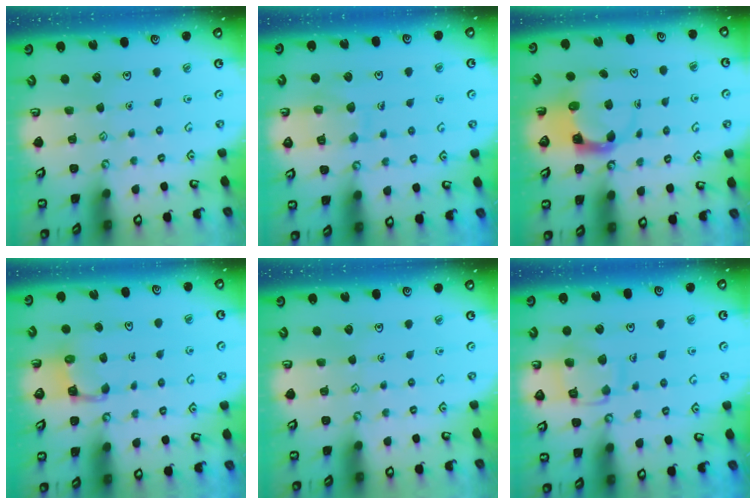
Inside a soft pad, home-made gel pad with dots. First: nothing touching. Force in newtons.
{"total": 9.1, "press": 9.0, "slide": 0.9}
{"total": 3.7, "press": 3.7, "slide": 0.5}
{"total": 3.5, "press": 3.5, "slide": 0.2}
{"total": 0.0}
{"total": 11.6, "press": 11.5, "slide": 0.8}